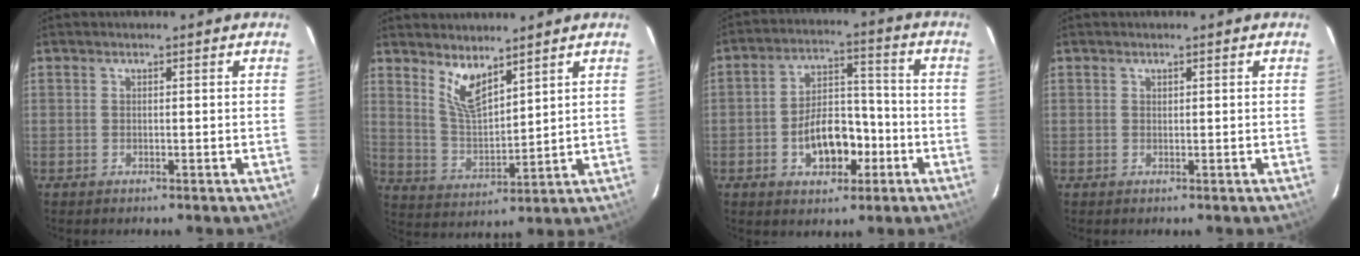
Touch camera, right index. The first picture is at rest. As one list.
[{"total": 7.3, "force": [5.2, 2.4, 4.6], "torque": [-0.087, -0.008, 0.110]}, {"total": 10.6, "force": [-3.9, 6.2, 7.7], "torque": [-0.144, 0.024, -0.052]}, {"total": 0.0}]